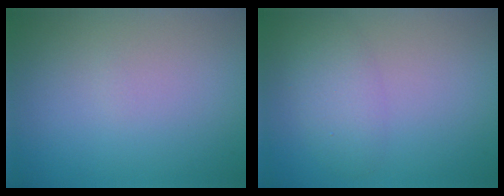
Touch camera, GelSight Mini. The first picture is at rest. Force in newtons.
{"total": 2.8, "press": 2.8, "slide": 0.0}